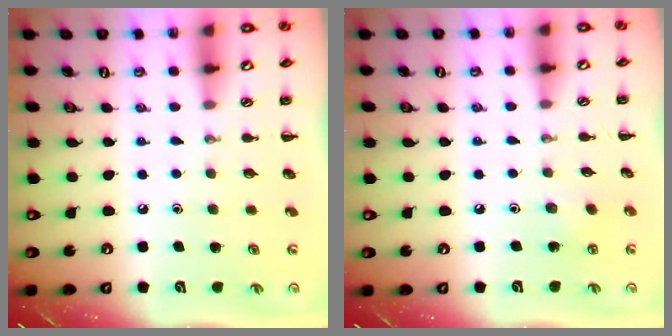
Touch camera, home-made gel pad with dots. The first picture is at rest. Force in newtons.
{"total": 2.6, "press": 2.4, "slide": 0.9}